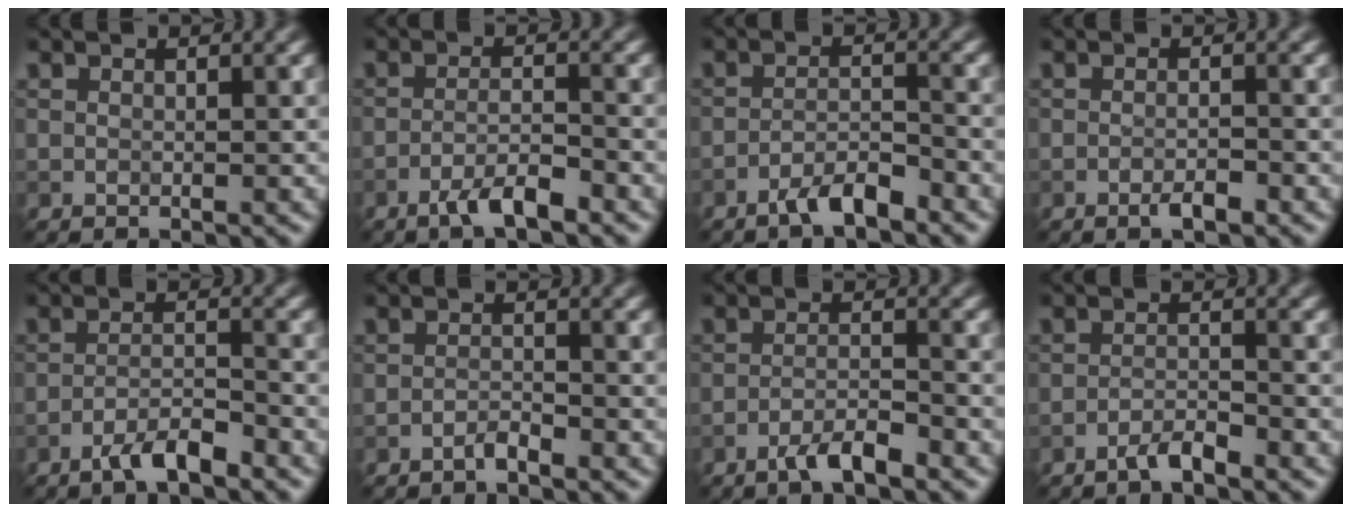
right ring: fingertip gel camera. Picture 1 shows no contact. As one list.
[{"total": 3.3, "force": [-2.3, 0.5, 2.3], "torque": [-0.042, 0.007, -0.048]}, {"total": 3.1, "force": [-2.4, 0.5, 1.9], "torque": [-0.032, 0.008, -0.049]}, {"total": 1.7, "force": [-1.0, 0.3, 1.3], "torque": [-0.021, 0.000, -0.019]}, {"total": 3.2, "force": [-2.5, 0.5, 2.0], "torque": [-0.035, 0.007, -0.051]}, {"total": 1.1, "force": [-1.0, 0.1, 0.6], "torque": [-0.011, 0.004, -0.021]}, {"total": 3.0, "force": [-2.2, 0.4, 2.0], "torque": [-0.035, 0.007, -0.046]}, {"total": 1.9, "force": [-1.6, 0.2, 1.1], "torque": [-0.020, 0.006, -0.034]}]